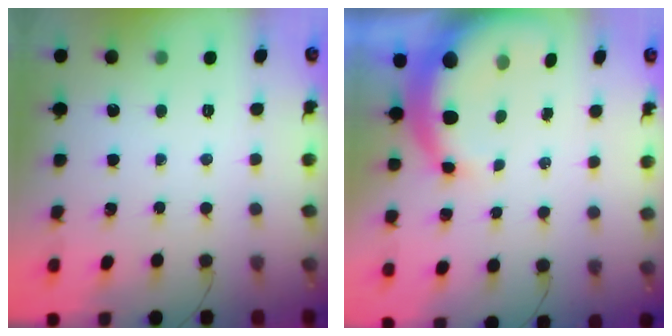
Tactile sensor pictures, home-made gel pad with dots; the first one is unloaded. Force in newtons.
{"total": 9.0, "press": 8.9, "slide": 1.6}